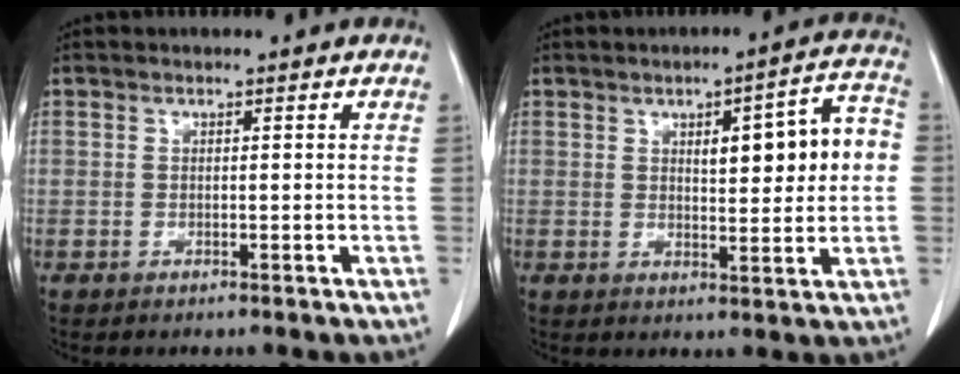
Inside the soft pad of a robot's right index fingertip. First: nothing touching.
{"total": 10.2, "force": [1.4, 2.5, 9.7], "torque": [-0.129, 0.028, 0.022]}